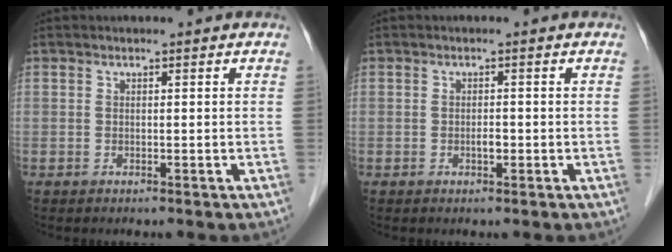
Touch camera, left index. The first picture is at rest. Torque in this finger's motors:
{"motor_torque": [0.45, 0.19, 0.03, 0.01]}